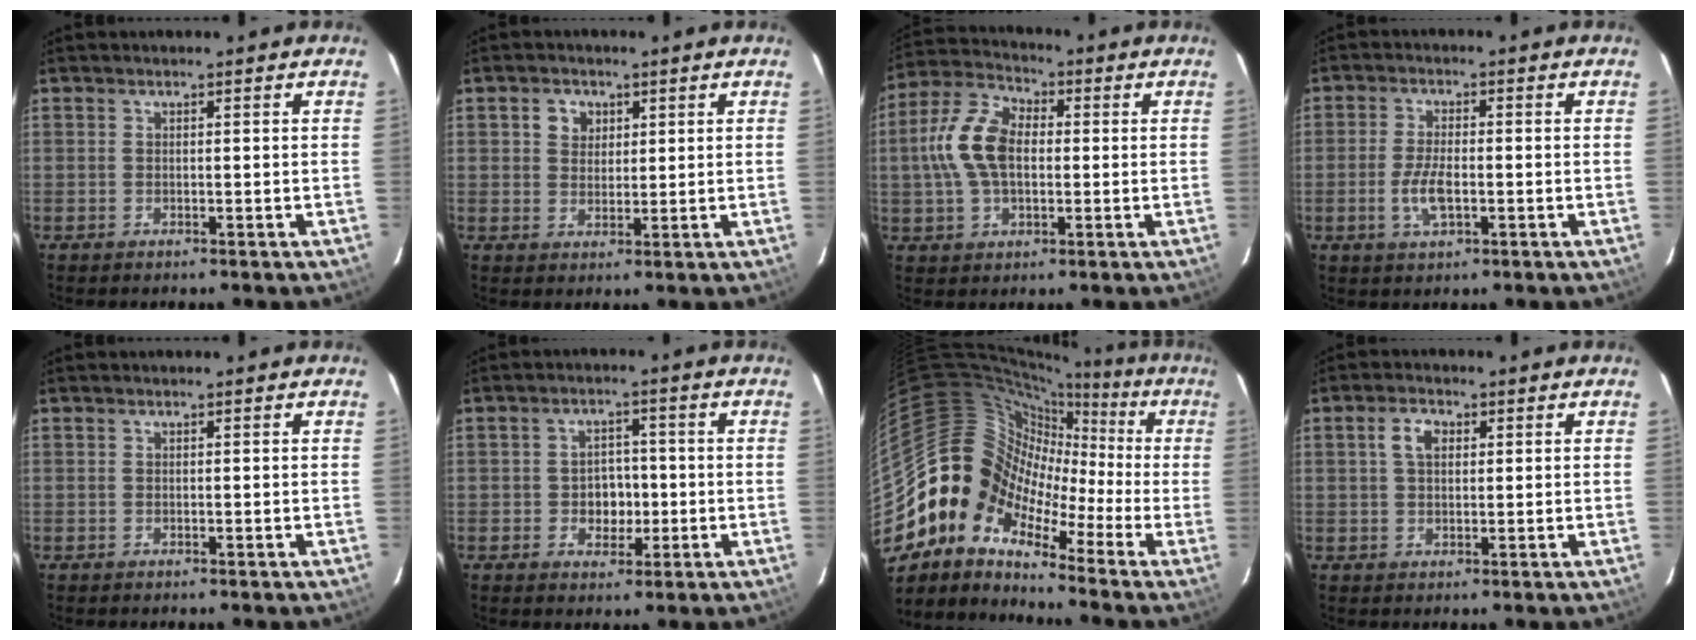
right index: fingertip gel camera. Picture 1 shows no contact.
{"total": 3.7, "force": [1.4, 3.2, 1.2], "torque": [-0.016, 0.011, 0.027]}
{"total": 12.5, "force": [0.5, 7.6, 9.9], "torque": [-0.211, 0.022, 0.006]}
{"total": 5.6, "force": [-1.6, 2.2, 4.9], "torque": [-0.101, -0.003, -0.030]}
{"total": 0.0}
{"total": 4.6, "force": [-0.9, 4.0, 2.2], "torque": [-0.039, 0.011, -0.008]}
{"total": 10.8, "force": [-2.6, 9.4, 4.6], "torque": [-0.078, 0.002, -0.084]}
{"total": 3.8, "force": [1.1, 2.4, 2.7], "torque": [-0.051, 0.012, 0.021]}